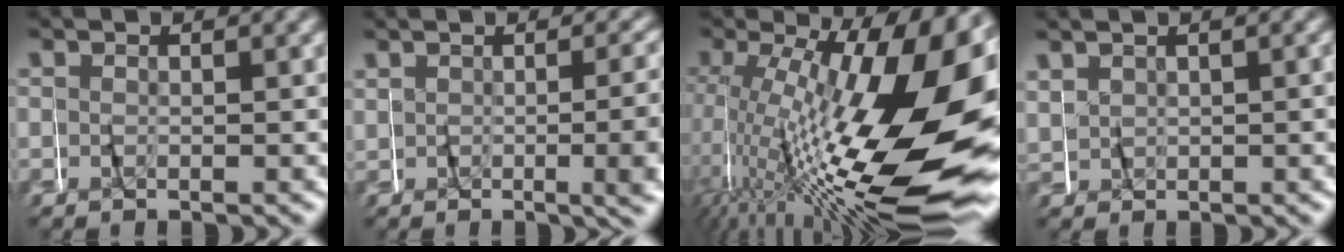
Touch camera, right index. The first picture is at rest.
{"total": 3.3, "force": [0.1, 0.3, 3.3], "torque": [-0.021, 0.014, 0.001]}
{"total": 19.1, "force": [-2.2, 7.0, 17.6], "torque": [-0.239, -0.007, -0.017]}
{"total": 0.8, "force": [0.7, 0.3, -0.3], "torque": [-0.002, 0.010, 0.012]}